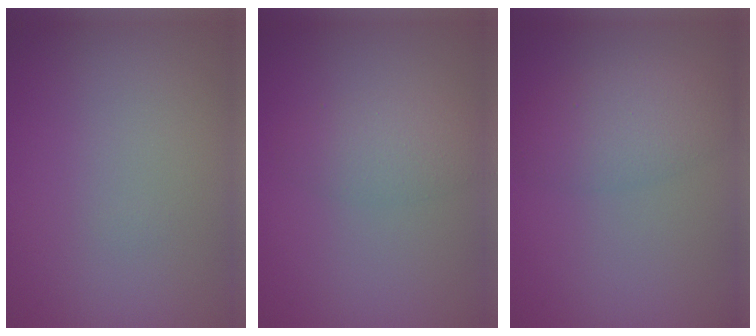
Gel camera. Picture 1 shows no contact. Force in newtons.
{"total": 2.7, "press": 2.7, "slide": 0.1}
{"total": 3.8, "press": 3.8, "slide": 0.0}